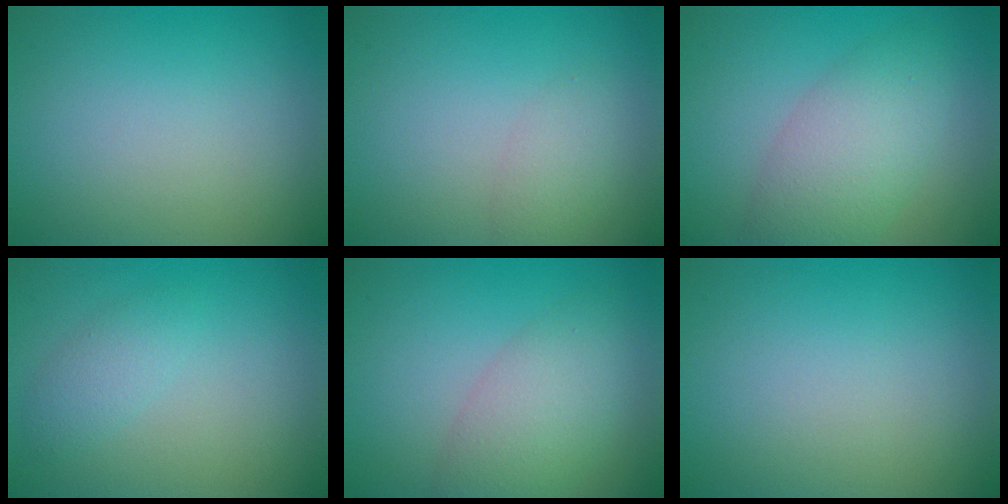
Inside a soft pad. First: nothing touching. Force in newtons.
{"total": 1.7, "press": 1.7, "slide": 0.0}
{"total": 5.3, "press": 5.3, "slide": 0.2}
{"total": 1.7, "press": 1.7, "slide": 0.1}
{"total": 4.7, "press": 4.7, "slide": 0.1}
{"total": 0.0}